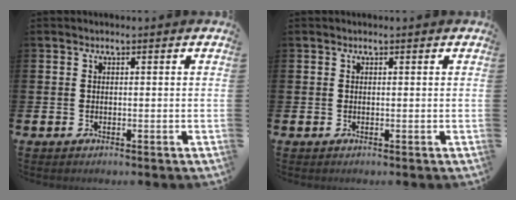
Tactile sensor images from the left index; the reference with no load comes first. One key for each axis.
{"total": 0.0}